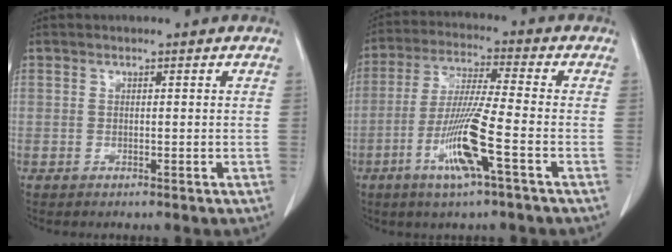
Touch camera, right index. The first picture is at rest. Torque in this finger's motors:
{"motor_torque": [0.28, -0.16, 0.28, 0.21]}